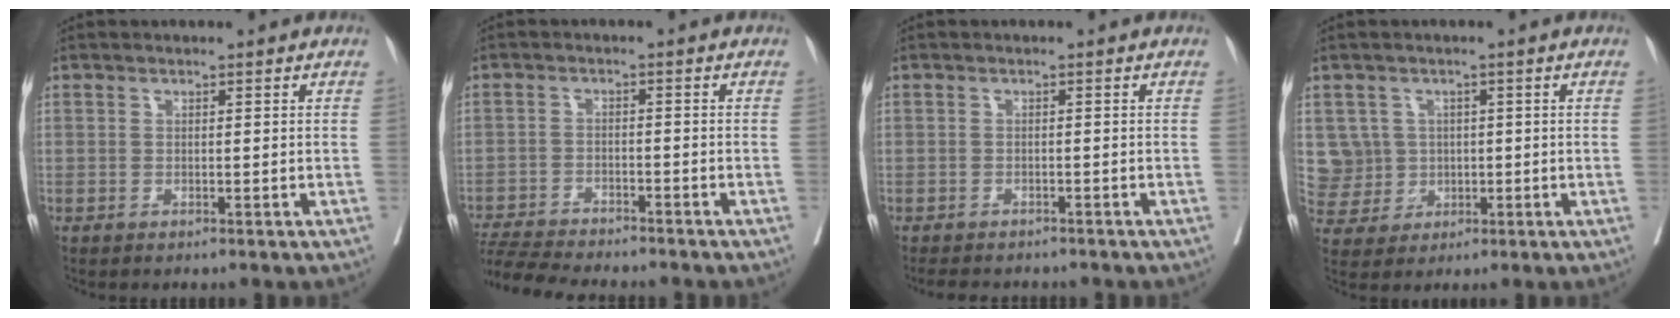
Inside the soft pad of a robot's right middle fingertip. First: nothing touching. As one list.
[{"total": 10.2, "force": [-9.6, 0.7, 3.4], "torque": [-0.058, -0.005, -0.155]}, {"total": 6.3, "force": [-5.5, 2.2, 2.1], "torque": [-0.025, -0.002, -0.073]}, {"total": 5.6, "force": [0.8, 5.5, -0.2], "torque": [0.006, 0.014, 0.022]}]